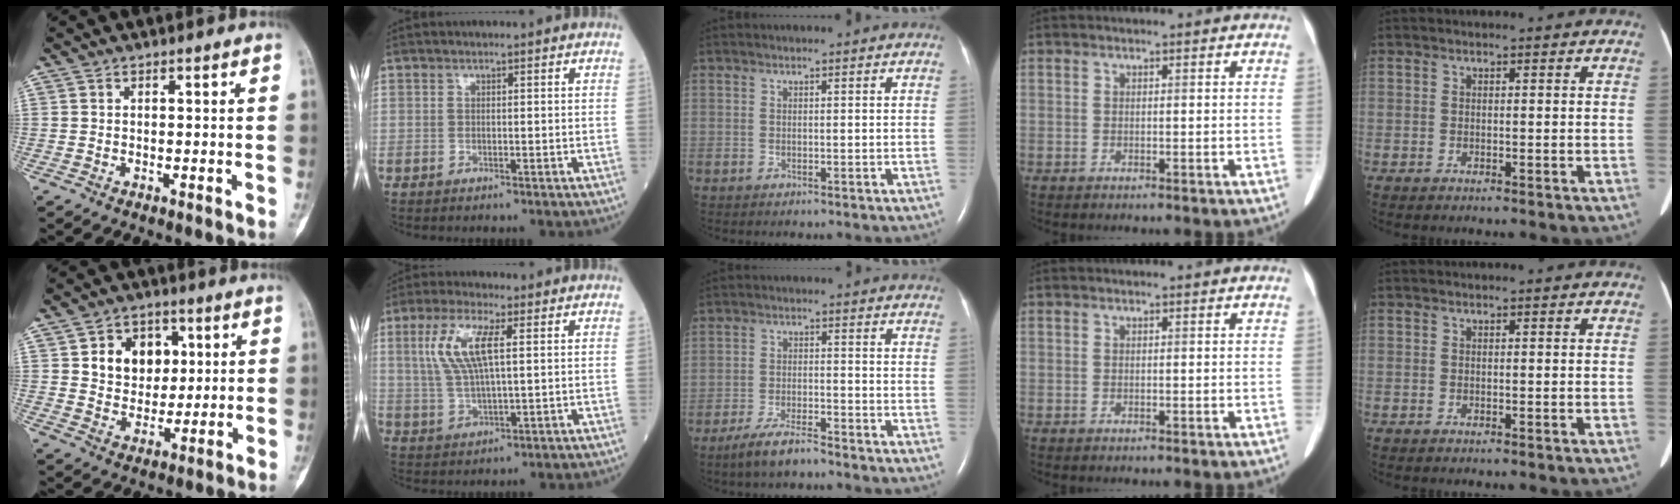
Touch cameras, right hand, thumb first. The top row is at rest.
{"thumb": {"total": 10.5, "force": [2.8, 8.3, 5.8], "torque": [-0.042, -0.007, 0.050]}, "index": {"total": 8.5, "force": [2.5, 1.9, 7.9], "torque": [-0.177, 0.010, 0.051]}, "middle": {"total": 5.2, "force": [-4.3, 0.7, 2.9], "torque": [-0.063, -0.009, -0.082]}}